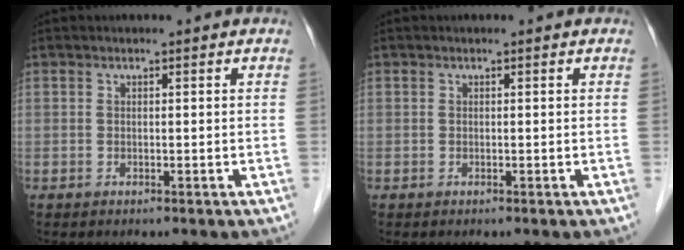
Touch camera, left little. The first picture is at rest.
{"total": 0.0}